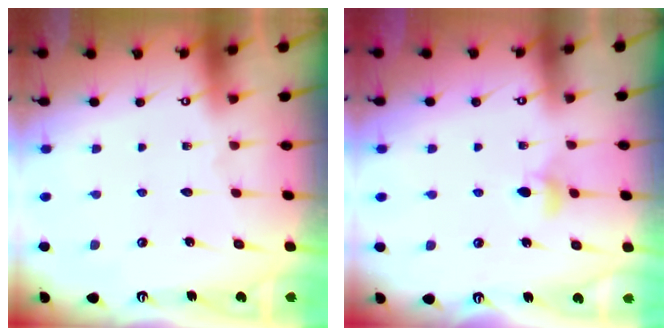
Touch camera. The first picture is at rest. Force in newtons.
{"total": 4.1, "press": 4.0, "slide": 0.9}